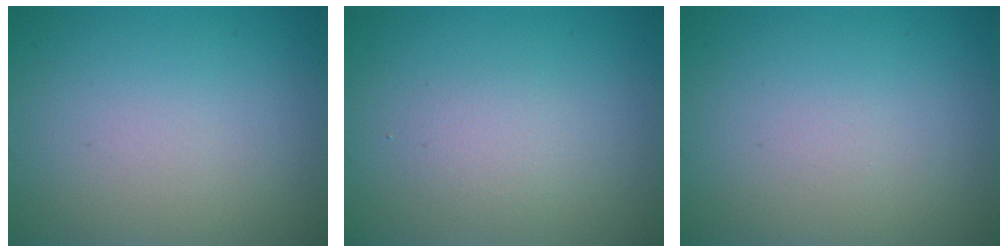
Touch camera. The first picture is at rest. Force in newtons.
{"total": 1.4, "press": 1.4, "slide": 0.1}
{"total": 0.0}